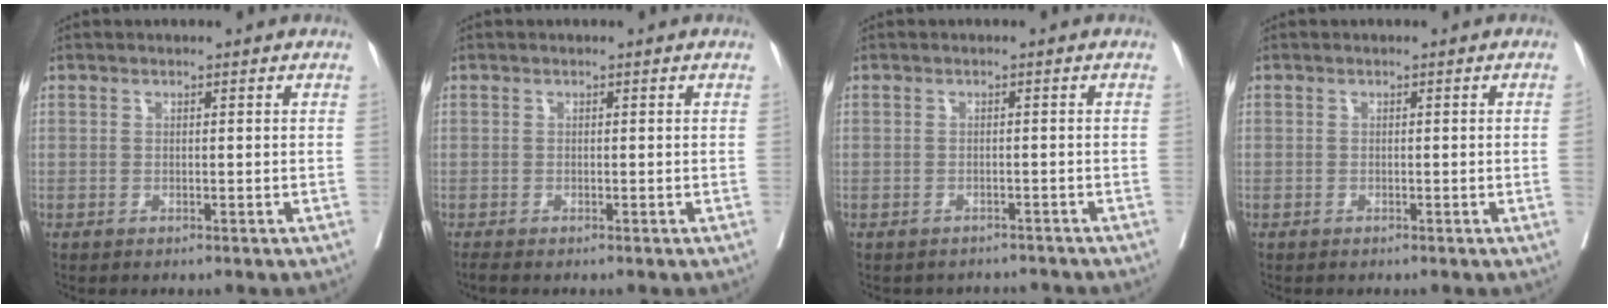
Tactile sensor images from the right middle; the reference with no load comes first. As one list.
[{"total": 0.7, "force": [-0.6, -0.2, 0.2], "torque": [-0.009, -0.004, -0.015]}, {"total": 3.8, "force": [-3.6, 1.3, -0.3], "torque": [0.007, 0.002, -0.046]}, {"total": 0.5, "force": [-0.1, -0.3, 0.5], "torque": [-0.001, 0.001, -0.001]}]